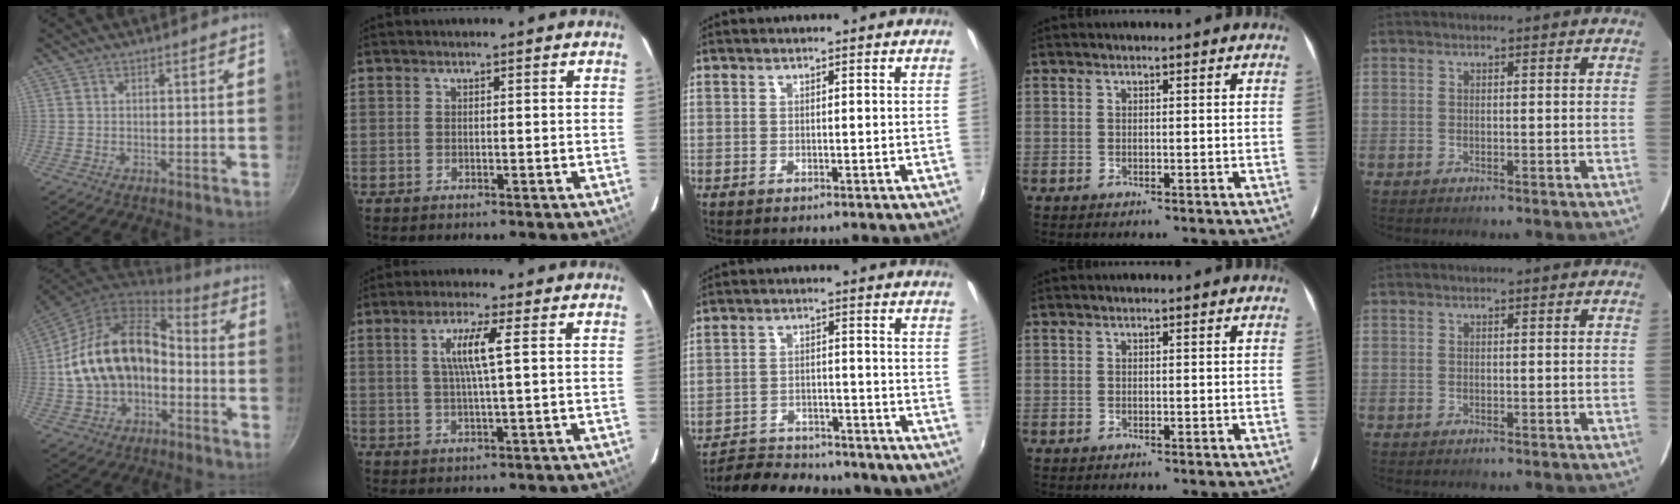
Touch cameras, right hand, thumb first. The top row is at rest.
{"thumb": {"total": 18.3, "force": [-2.2, 12.9, 12.8], "torque": [-0.209, 0.060, -0.041]}, "index": {"total": 5.8, "force": [1.4, -0.3, 5.6], "torque": [-0.105, 0.000, 0.026]}, "middle": {"total": 15.0, "force": [-12.8, 5.3, 5.9], "torque": [-0.132, -0.008, -0.178]}}